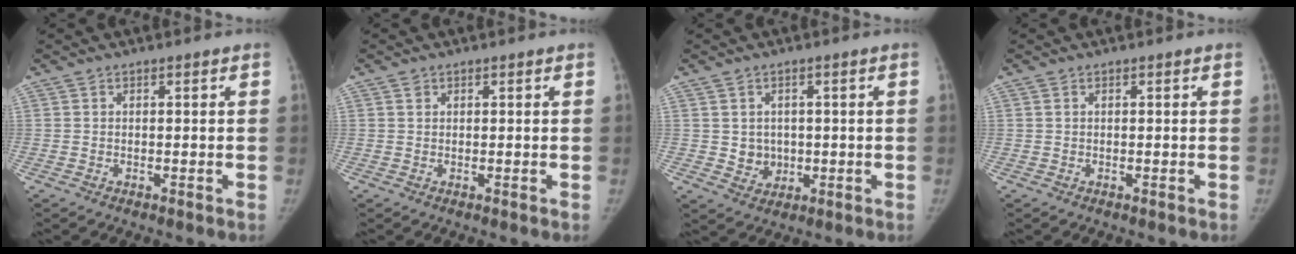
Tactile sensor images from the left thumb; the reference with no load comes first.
{"total": 0.6, "force": [0.4, 0.5, 0.1], "torque": [0.006, -0.008, 0.005]}
{"total": 3.9, "force": [0.0, 3.6, 1.5], "torque": [-0.004, -0.008, 0.009]}
{"total": 0.5, "force": [0.3, 0.3, 0.3], "torque": [-0.008, 0.004, 0.007]}